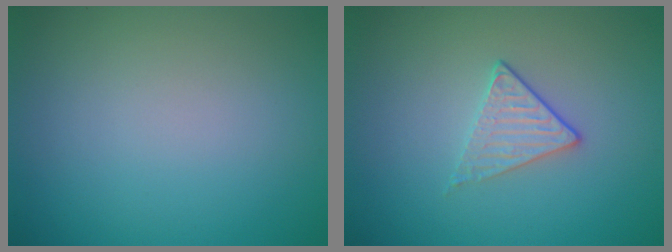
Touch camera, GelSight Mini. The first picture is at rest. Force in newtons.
{"total": 1.7, "press": 1.4, "slide": 1.0}